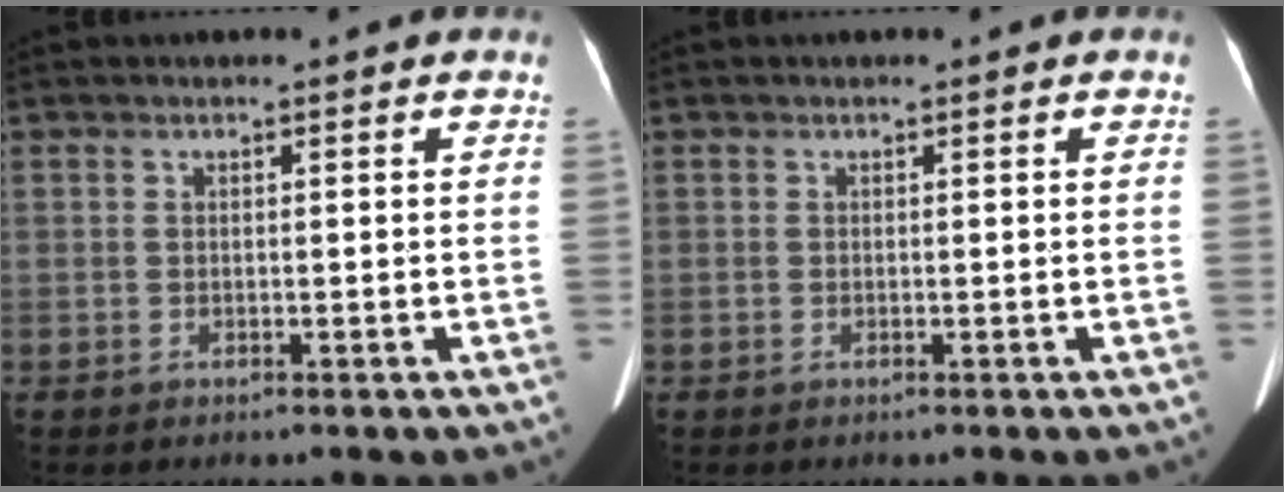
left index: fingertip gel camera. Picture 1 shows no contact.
{"total": 0.0}